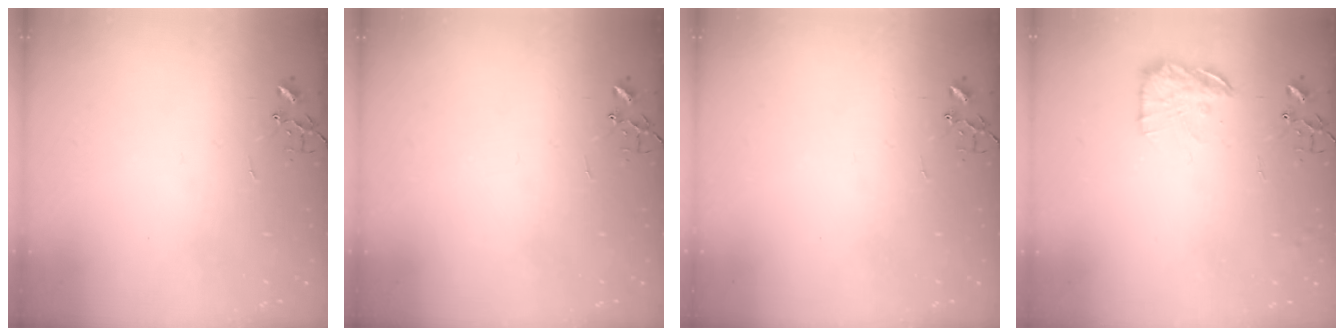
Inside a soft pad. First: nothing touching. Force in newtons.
{"total": 0.0}
{"total": 0.0}
{"total": 13.3, "press": 13.3, "slide": 0.8}